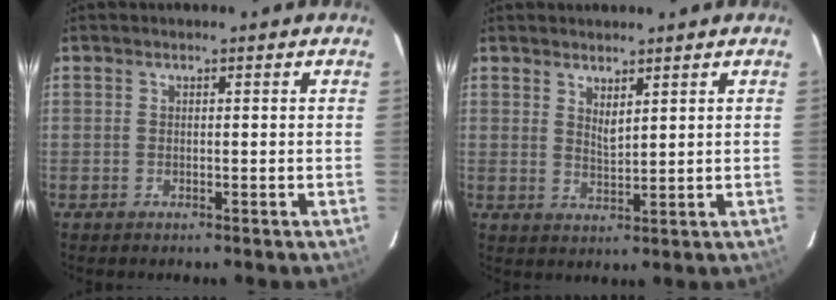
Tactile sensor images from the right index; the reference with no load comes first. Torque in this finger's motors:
{"motor_torque": [-0.27, 0.19, -0.12, -0.01]}